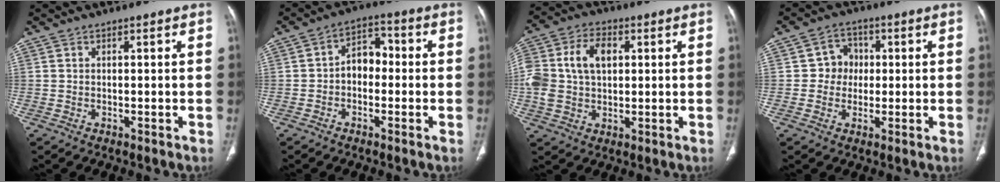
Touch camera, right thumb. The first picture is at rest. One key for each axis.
{"total": 6.2, "fx": -0.8, "fy": 4.5, "fz": 4.2, "tx": -0.044, "ty": 0.030, "tz": -0.028}
{"total": 13.3, "fx": 2.2, "fy": 9.1, "fz": 9.4, "tx": -0.200, "ty": 0.014, "tz": 0.040}
{"total": 5.5, "fx": 0.2, "fy": 5.1, "fz": 1.8, "tx": 0.009, "ty": 0.012, "tz": -0.003}